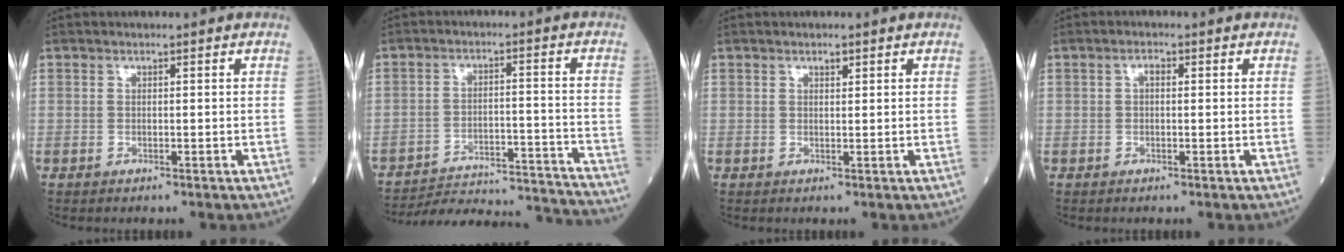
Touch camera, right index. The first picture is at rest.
{"total": 19.0, "force": [-18.7, 0.6, 2.9], "torque": [-0.047, 0.003, -0.255]}
{"total": 0.9, "force": [0.6, 0.3, 0.6], "torque": [-0.011, -0.003, 0.009]}
{"total": 1.2, "force": [0.2, 0.6, 1.1], "torque": [-0.019, 0.004, 0.001]}